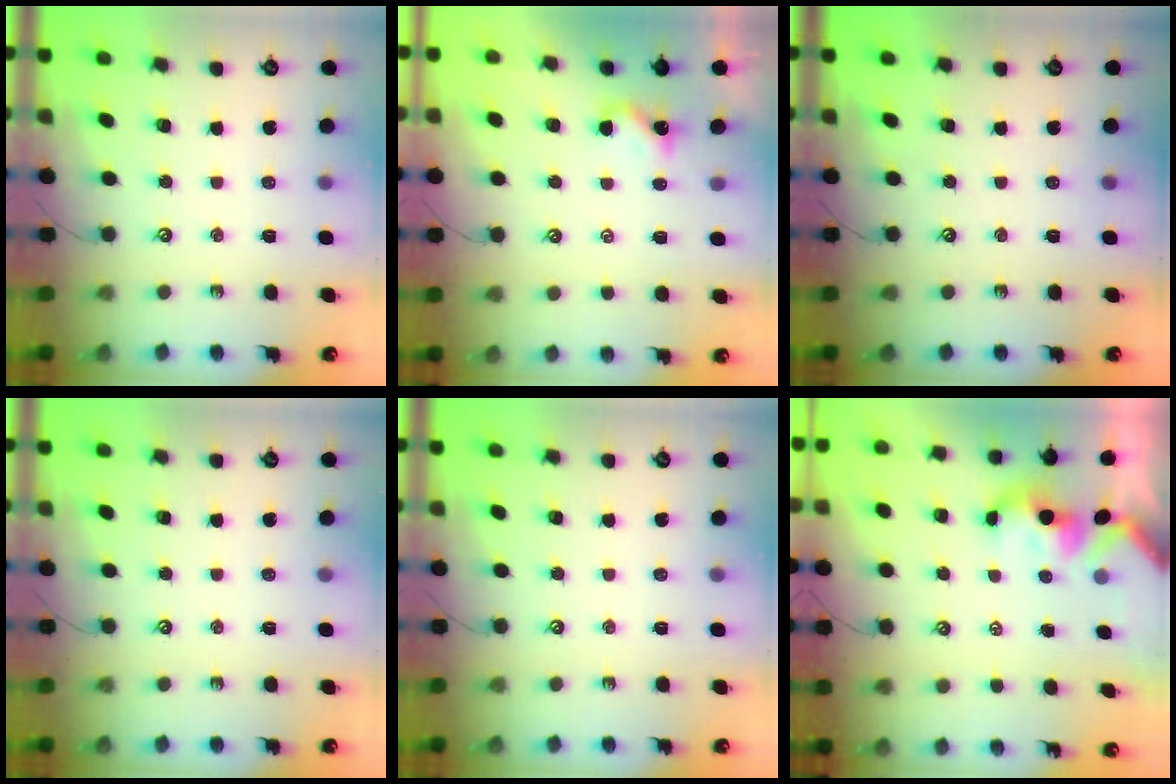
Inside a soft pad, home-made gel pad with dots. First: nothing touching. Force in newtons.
{"total": 1.5, "press": 1.5, "slide": 0.2}
{"total": 0.0}
{"total": 0.0}
{"total": 0.0}
{"total": 1.7, "press": 1.5, "slide": 0.7}